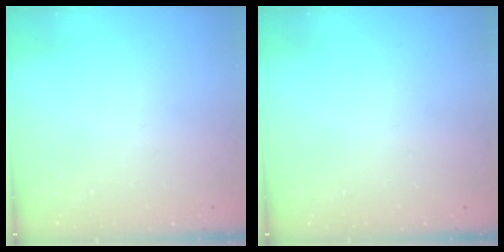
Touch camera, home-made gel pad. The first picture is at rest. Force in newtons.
{"total": 0.0}